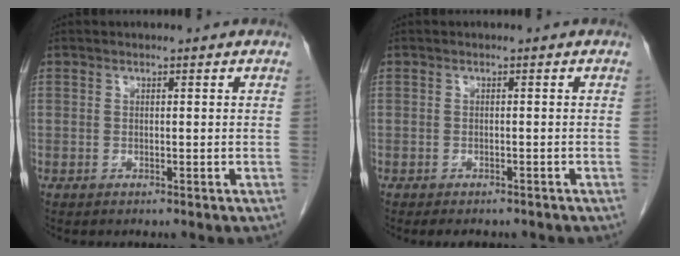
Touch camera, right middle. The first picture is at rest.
{"total": 4.2, "force": [-3.6, 1.5, 1.7], "torque": [-0.019, -0.006, -0.040]}